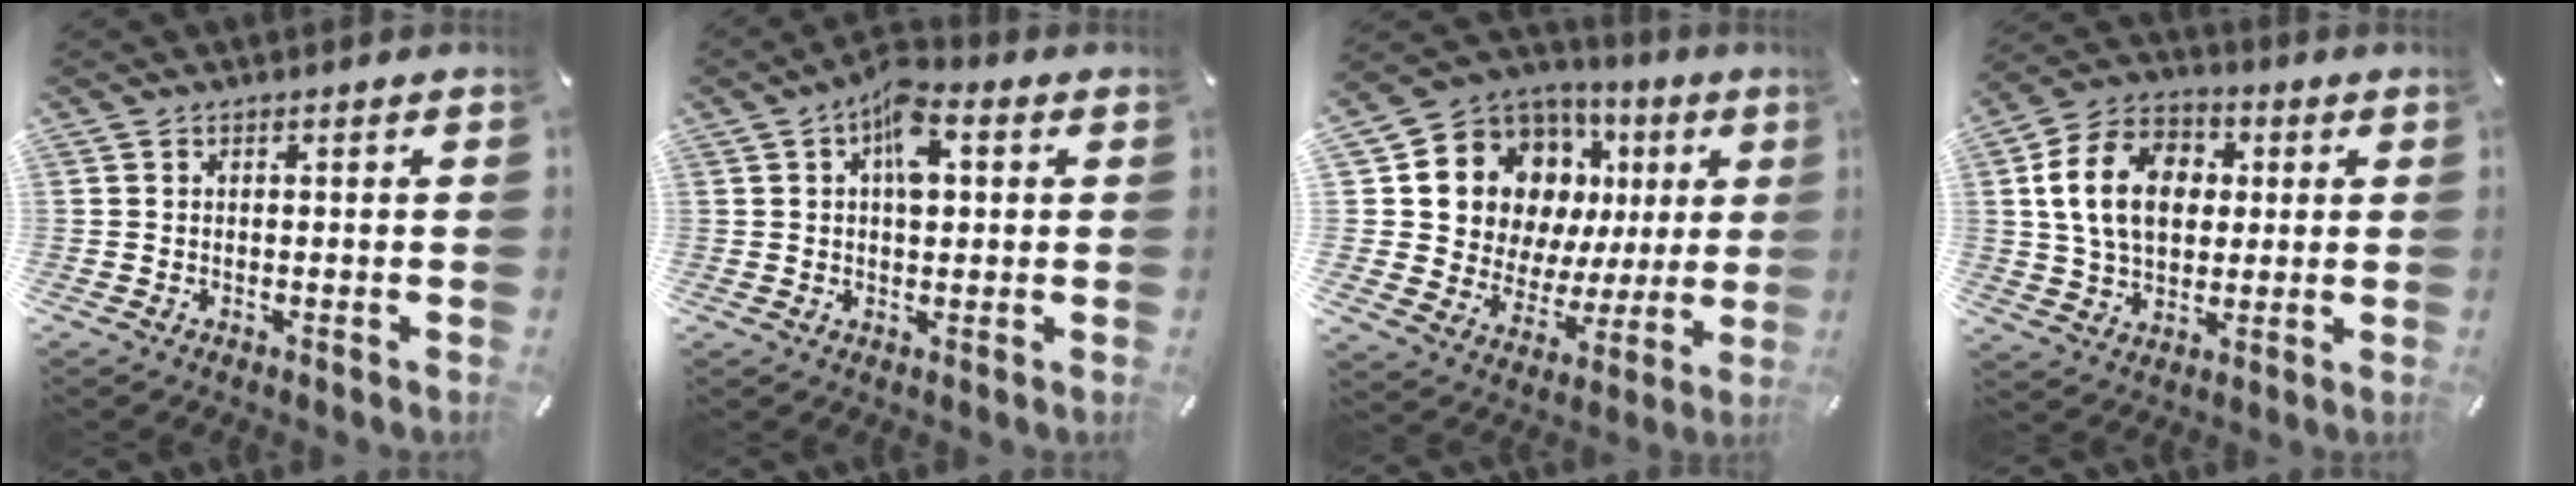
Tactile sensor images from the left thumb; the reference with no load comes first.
{"total": 8.2, "force": [2.3, 4.6, 6.5], "torque": [-0.096, 0.000, 0.037]}
{"total": 15.7, "force": [6.9, 12.4, 6.6], "torque": [-0.120, -0.050, 0.144]}
{"total": 15.3, "force": [1.9, 11.7, 9.6], "torque": [-0.201, 0.018, 0.030]}